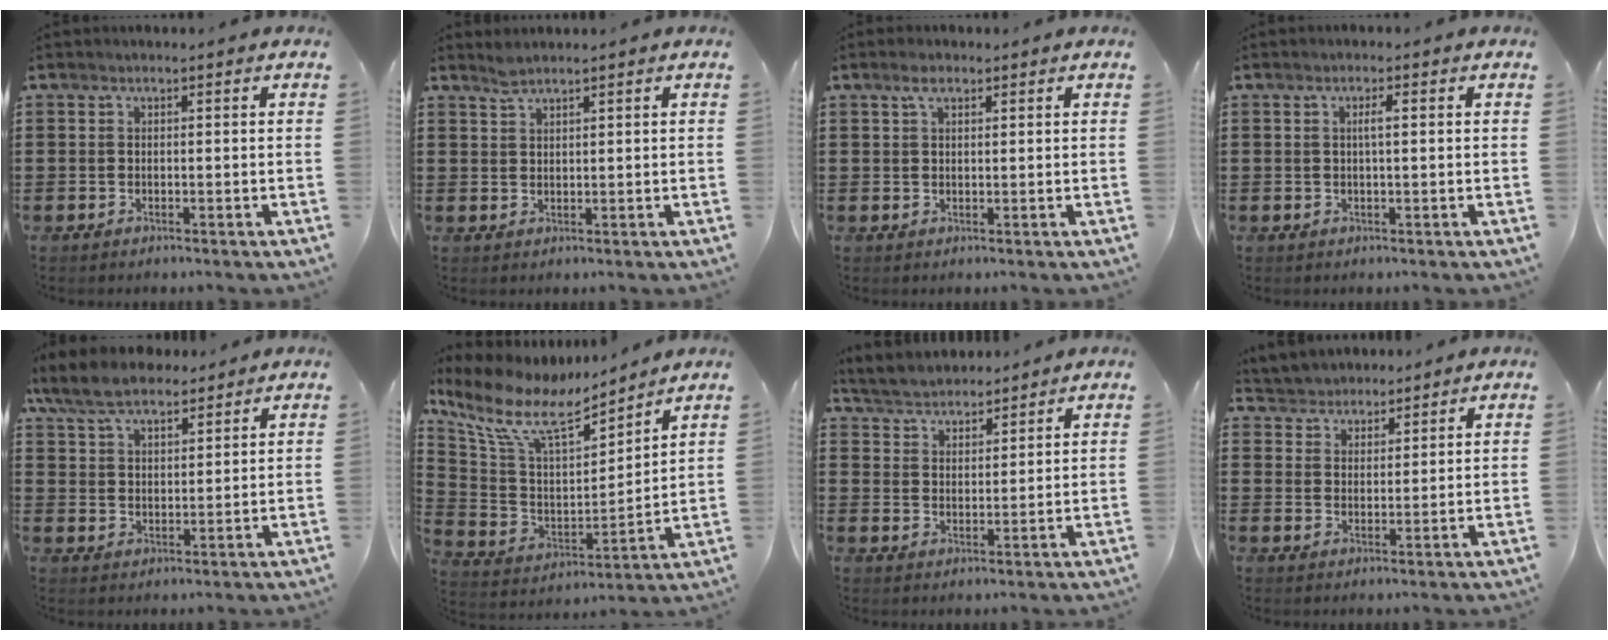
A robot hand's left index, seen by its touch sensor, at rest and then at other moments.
{"total": 1.9, "force": [1.7, 0.2, 0.8], "torque": [-0.019, 0.000, 0.032]}
{"total": 2.6, "force": [1.5, 1.1, 1.8], "torque": [-0.038, 0.006, 0.026]}
{"total": 1.8, "force": [0.3, 0.3, 1.8], "torque": [-0.036, 0.002, 0.004]}
{"total": 7.5, "force": [6.4, 2.6, 3.0], "torque": [-0.081, -0.006, 0.120]}
{"total": 10.0, "force": [7.1, 3.8, 6.0], "torque": [-0.147, -0.036, 0.118]}
{"total": 4.5, "force": [4.4, 0.9, 0.1], "torque": [-0.023, -0.014, 0.079]}
{"total": 3.6, "force": [3.2, 1.5, -0.8], "torque": [-0.003, -0.007, 0.058]}